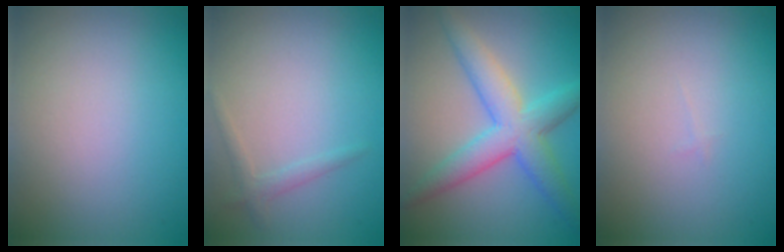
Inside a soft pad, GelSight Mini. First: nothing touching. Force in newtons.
{"total": 1.2, "press": 1.2, "slide": 0.1}
{"total": 6.0, "press": 6.0, "slide": 0.1}
{"total": 0.0}